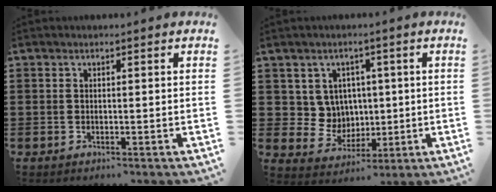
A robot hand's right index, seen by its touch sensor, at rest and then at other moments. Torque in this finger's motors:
{"motor_torque": [0.21, 0.59, 0.02, -0.01]}